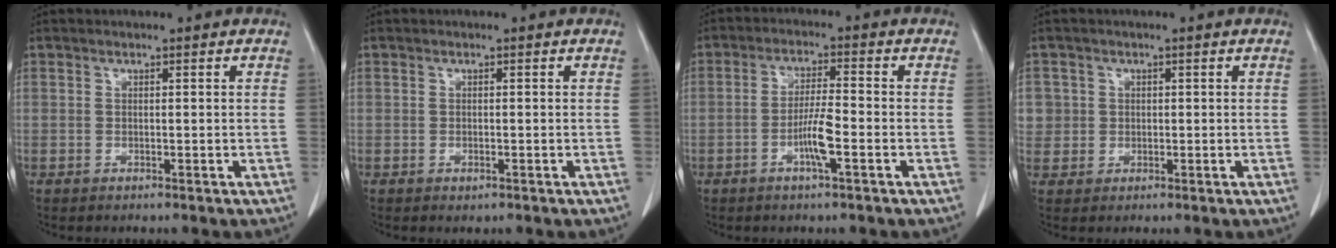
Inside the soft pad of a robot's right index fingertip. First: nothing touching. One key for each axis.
{"total": 0.7, "fx": -0.4, "fy": 0.3, "fz": 0.4, "tx": -0.008, "ty": -0.001, "tz": -0.002}
{"total": 5.2, "fx": -1.9, "fy": 0.2, "fz": 4.9, "tx": -0.096, "ty": -0.001, "tz": -0.036}
{"total": 3.3, "fx": 0.7, "fy": 3.3, "fz": 0.0, "tx": 0.018, "ty": 0.005, "tz": 0.015}